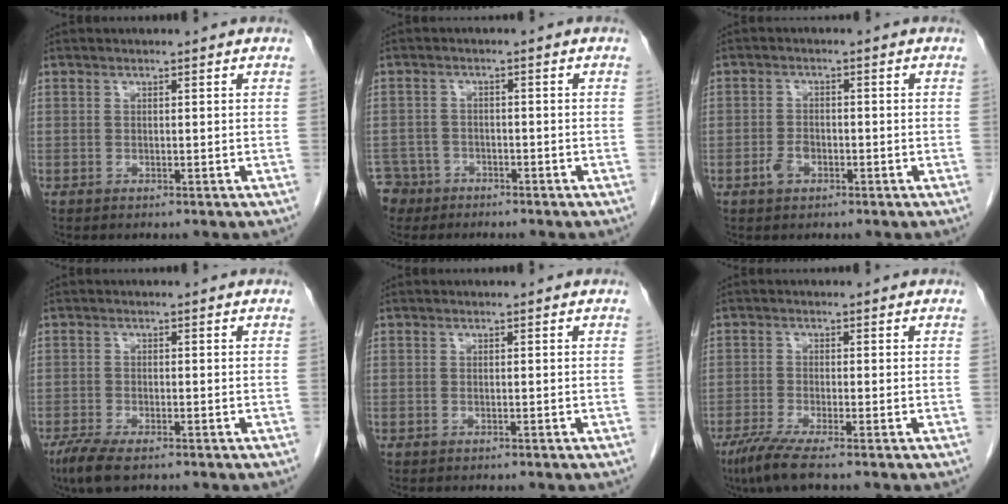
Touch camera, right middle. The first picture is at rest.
{"total": 5.3, "force": [-3.9, 3.6, -0.4], "torque": [0.003, 0.003, -0.069]}
{"total": 2.6, "force": [-1.3, 1.6, 1.7], "torque": [-0.035, 0.003, -0.022]}
{"total": 5.1, "force": [-3.6, 1.3, 3.4], "torque": [-0.070, -0.013, -0.061]}
{"total": 0.0}
{"total": 4.9, "force": [-3.5, -0.2, 3.5], "torque": [-0.070, -0.016, -0.071]}